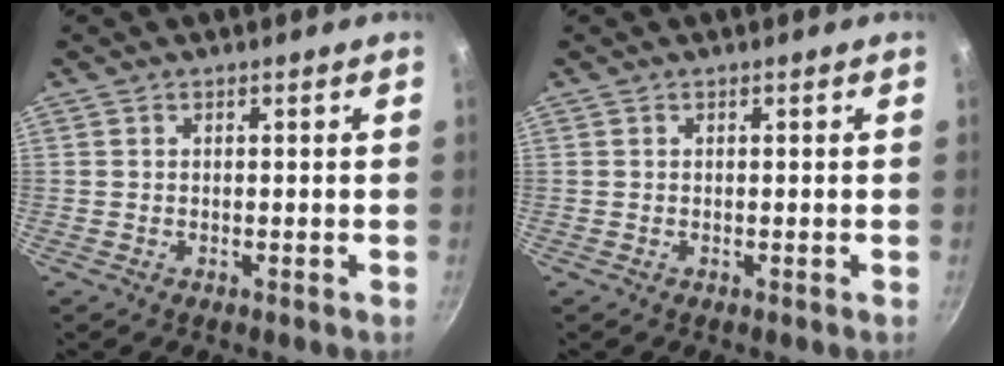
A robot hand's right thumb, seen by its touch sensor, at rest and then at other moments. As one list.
[{"total": 0.0}]